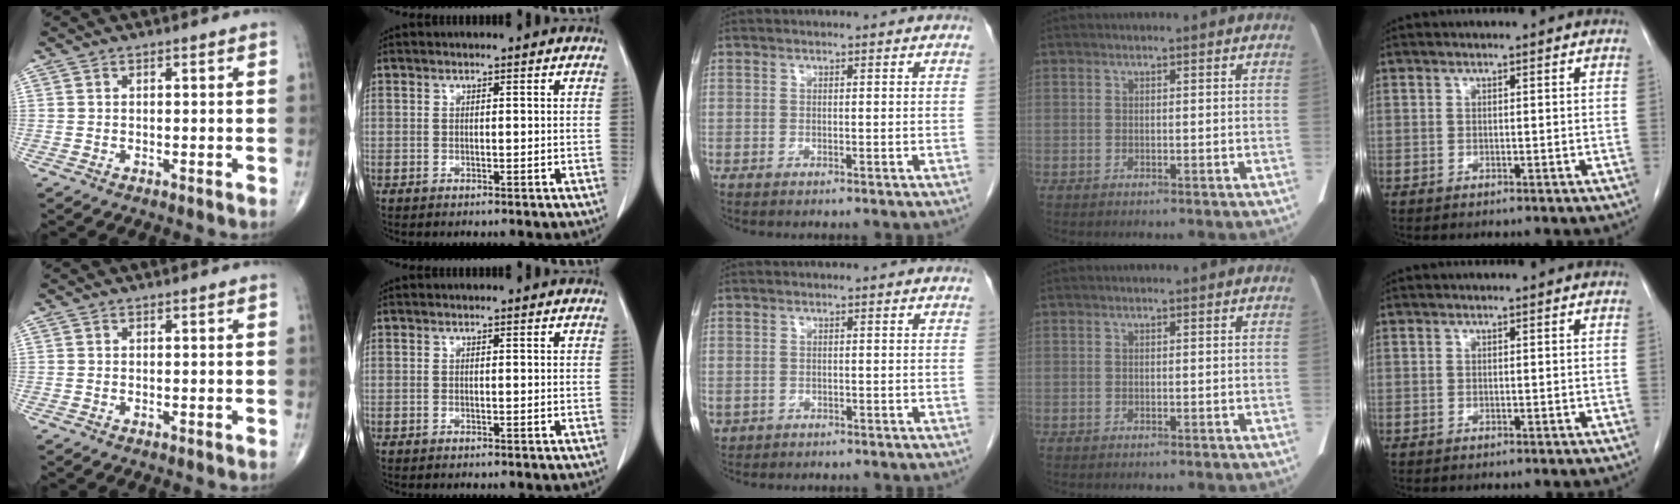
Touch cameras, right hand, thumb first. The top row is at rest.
{"middle": {"total": 1.7, "force": [-0.8, 1.5, 0.3], "torque": [-0.008, 0.002, -0.009]}}